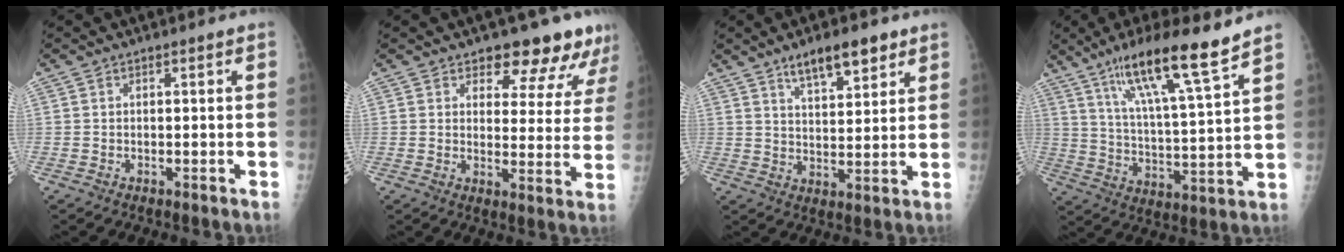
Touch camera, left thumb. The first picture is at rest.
{"total": 11.7, "force": [10.0, 4.7, 3.8], "torque": [0.002, -0.066, 0.109]}
{"total": 9.1, "force": [6.0, 3.2, 6.0], "torque": [-0.077, -0.032, 0.101]}
{"total": 16.4, "force": [11.3, 1.3, 11.8], "torque": [-0.194, -0.054, 0.193]}